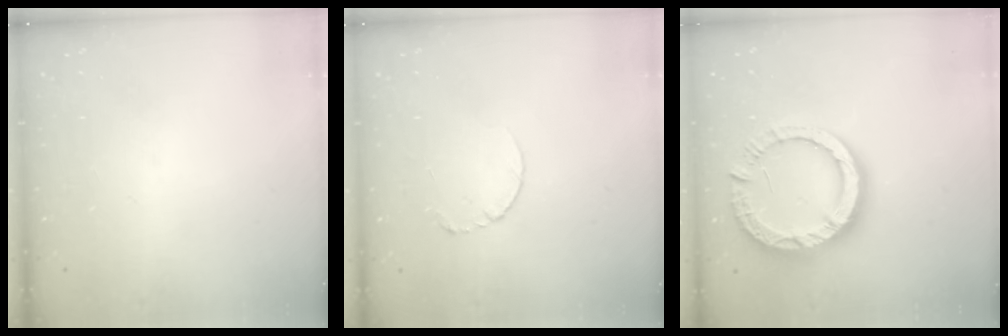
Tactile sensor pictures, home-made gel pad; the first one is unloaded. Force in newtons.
{"total": 3.9, "press": 3.9, "slide": 0.3}
{"total": 13.3, "press": 13.2, "slide": 1.6}